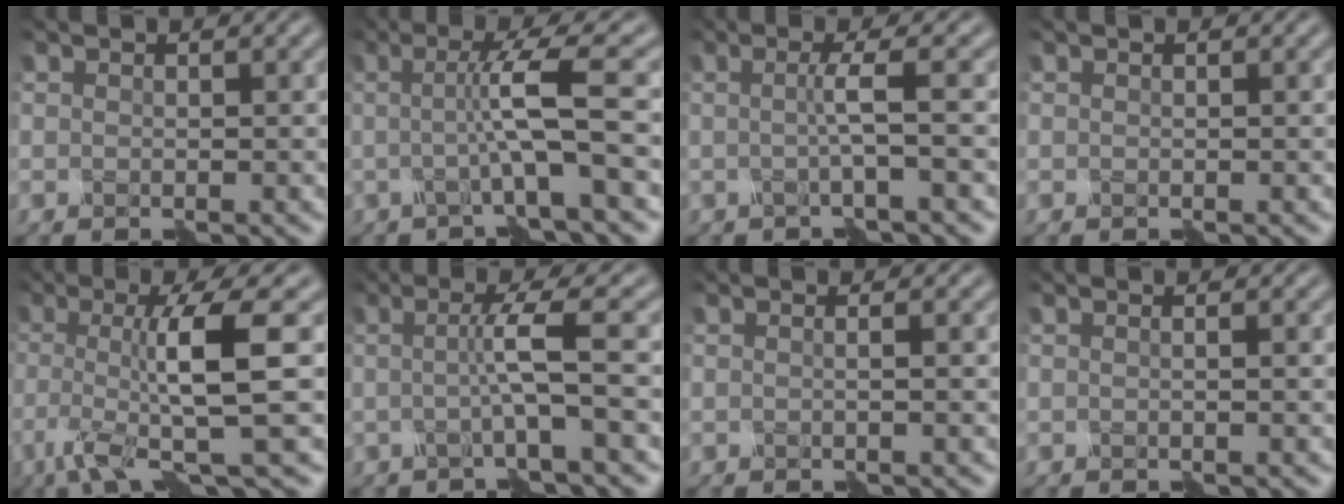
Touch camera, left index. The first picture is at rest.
{"total": 5.3, "force": [-0.6, 0.3, 5.2], "torque": [-0.089, 0.000, -0.015]}
{"total": 2.4, "force": [-0.6, 0.0, 2.4], "torque": [-0.046, -0.004, -0.018]}
{"total": 0.0}
{"total": 7.3, "force": [-1.7, 0.8, 7.0], "torque": [-0.125, -0.002, -0.036]}
{"total": 3.8, "force": [-0.6, 0.2, 3.8], "torque": [-0.063, -0.002, -0.016]}
{"total": 1.1, "force": [-0.4, 0.3, 1.0], "torque": [-0.009, 0.003, -0.019]}
{"total": 0.6, "force": [-0.3, -0.1, 0.5], "torque": [-0.006, -0.002, -0.009]}